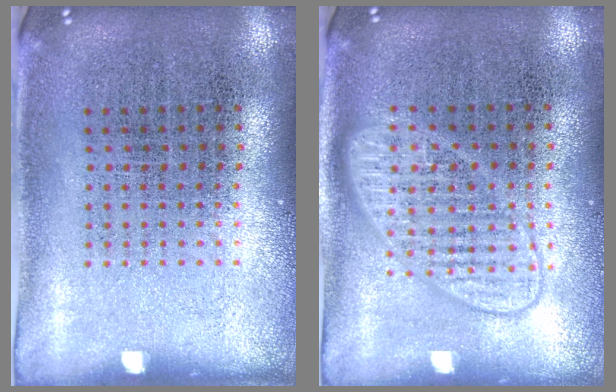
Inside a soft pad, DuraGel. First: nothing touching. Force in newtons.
{"total": 1.8, "press": 1.8, "slide": 0.3}